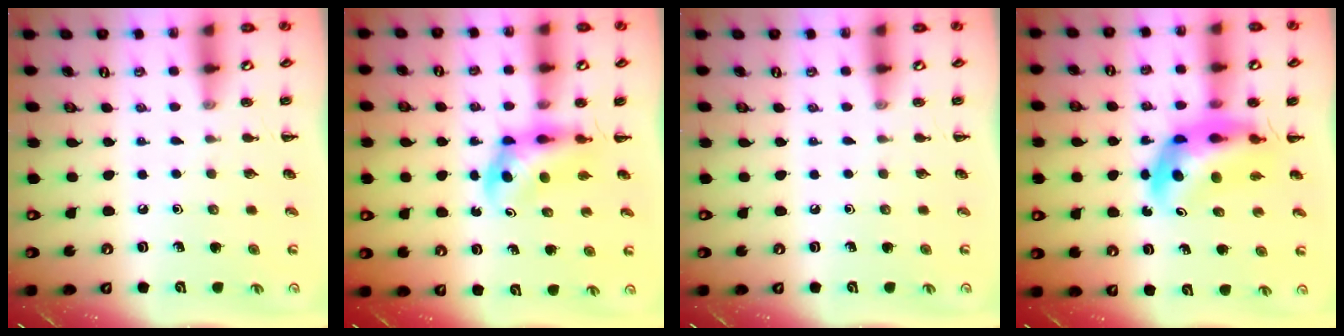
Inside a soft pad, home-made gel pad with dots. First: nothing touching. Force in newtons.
{"total": 4.5, "press": 4.5, "slide": 0.7}
{"total": 0.0}
{"total": 7.2, "press": 6.8, "slide": 2.4}